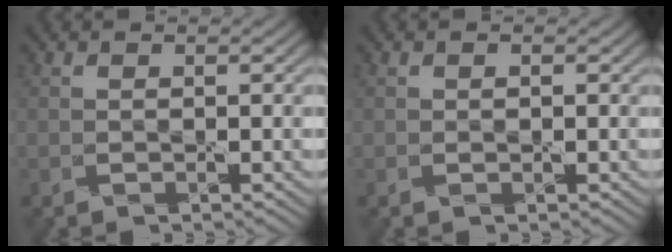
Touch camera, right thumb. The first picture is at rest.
{"total": 0.0}